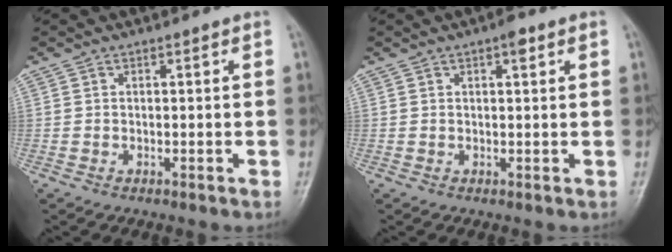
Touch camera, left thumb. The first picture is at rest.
{"total": 2.2, "force": [1.1, 0.7, 1.8], "torque": [-0.021, 0.000, 0.011]}